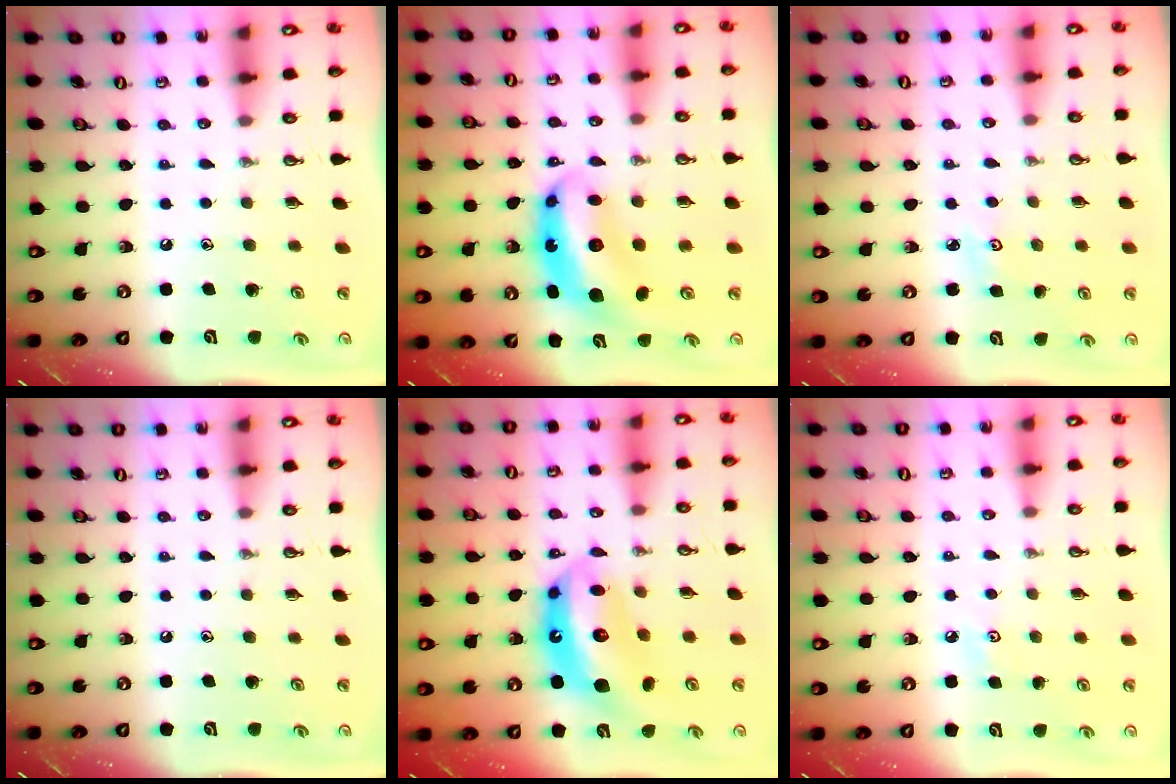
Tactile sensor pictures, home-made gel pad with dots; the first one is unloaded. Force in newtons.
{"total": 8.4, "press": 8.3, "slide": 0.9}
{"total": 2.8, "press": 2.7, "slide": 0.4}
{"total": 0.0}
{"total": 14.8, "press": 14.7, "slide": 1.8}
{"total": 3.4, "press": 3.4, "slide": 0.5}